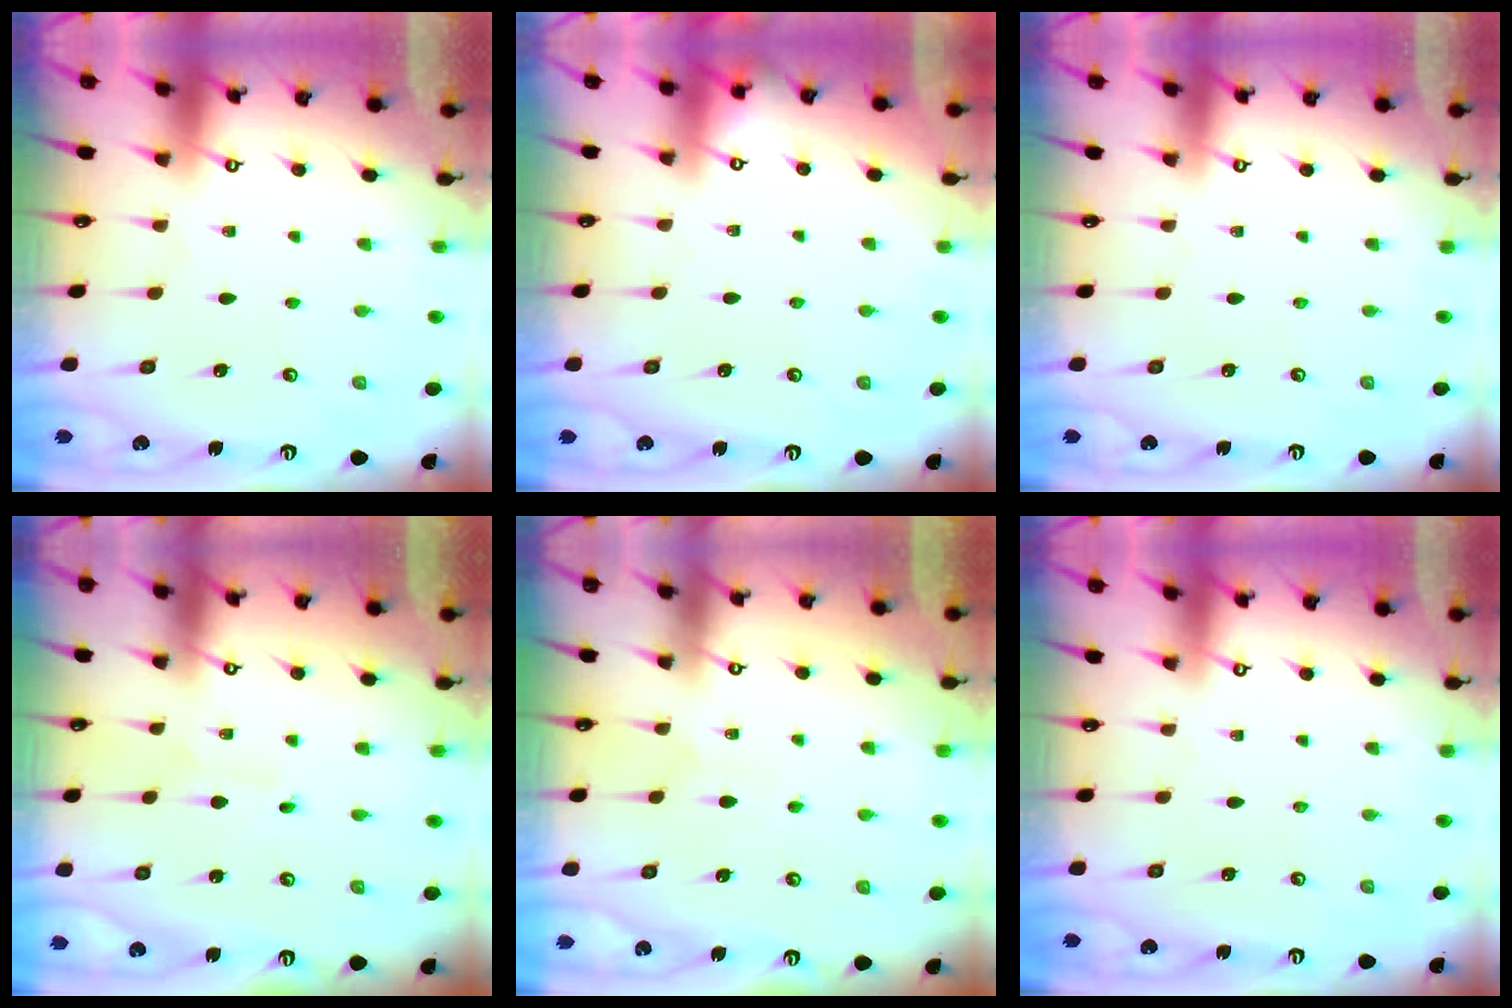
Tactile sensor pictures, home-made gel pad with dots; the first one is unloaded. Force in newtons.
{"total": 0.0}
{"total": 0.0}
{"total": 0.7, "press": 0.7, "slide": 0.0}
{"total": 3.9, "press": 3.9, "slide": 0.5}
{"total": 0.0}